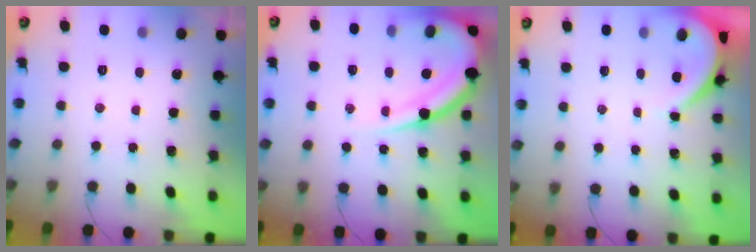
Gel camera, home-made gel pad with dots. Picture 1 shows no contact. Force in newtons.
{"total": 16.7, "press": 16.7, "slide": 1.7}
{"total": 3.6, "press": 3.5, "slide": 0.5}